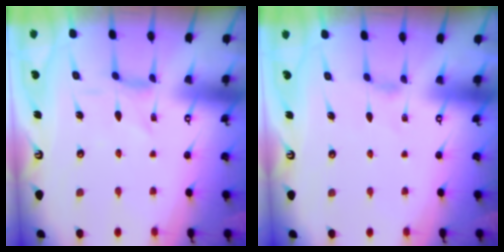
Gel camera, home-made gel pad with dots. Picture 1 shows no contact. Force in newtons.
{"total": 0.9, "press": 0.9, "slide": 0.2}